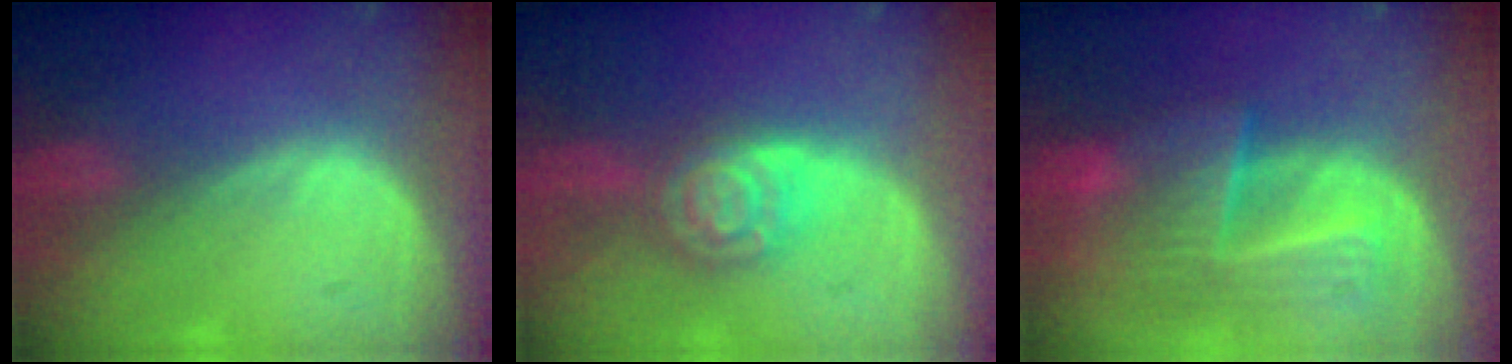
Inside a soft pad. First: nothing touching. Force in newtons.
{"total": 6.2, "press": 6.2, "slide": 0.4}
{"total": 9.3, "press": 8.3, "slide": 4.3}